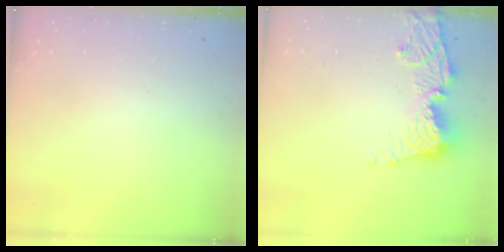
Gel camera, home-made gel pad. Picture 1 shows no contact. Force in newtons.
{"total": 12.9, "press": 12.8, "slide": 1.6}